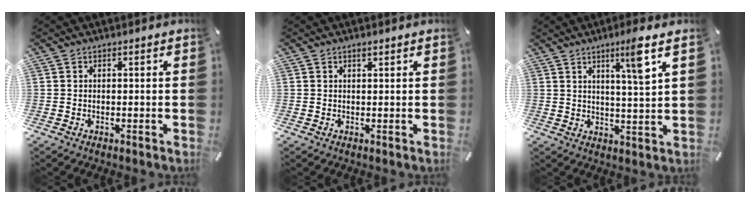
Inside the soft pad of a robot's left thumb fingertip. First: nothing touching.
{"total": 0.8, "force": [0.5, 0.3, 0.5], "torque": [-0.010, 0.001, 0.009]}
{"total": 8.0, "force": [4.6, 0.0, 6.5], "torque": [-0.105, -0.023, 0.068]}